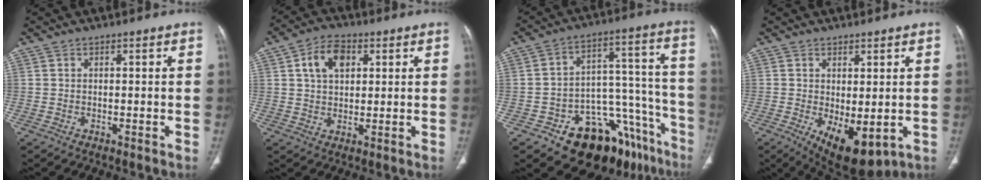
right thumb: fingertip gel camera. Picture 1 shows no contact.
{"total": 8.0, "force": [2.6, 5.3, 5.4], "torque": [-0.078, 0.002, 0.043]}
{"total": 21.5, "force": [-13.1, 12.0, 12.2], "torque": [-0.077, 0.127, -0.179]}
{"total": 9.4, "force": [-2.1, 4.4, 8.0], "torque": [-0.109, -0.015, -0.011]}